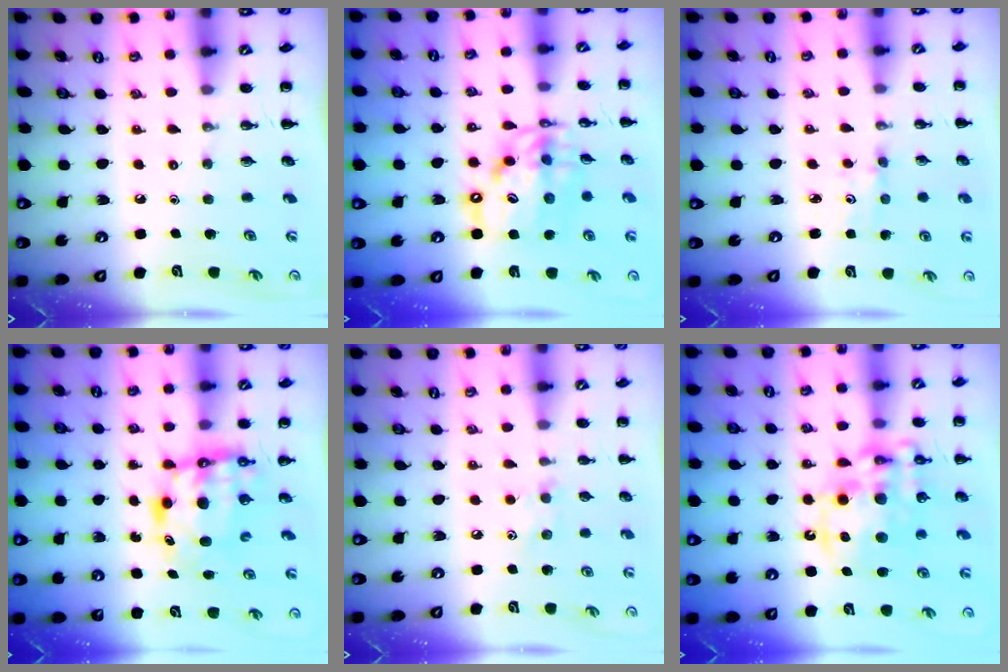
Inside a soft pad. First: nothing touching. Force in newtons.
{"total": 14.3, "press": 13.7, "slide": 3.8}
{"total": 2.4, "press": 2.3, "slide": 0.8}
{"total": 6.5, "press": 6.2, "slide": 1.9}
{"total": 5.8, "press": 5.7, "slide": 1.1}
{"total": 16.5, "press": 16.1, "slide": 3.8}